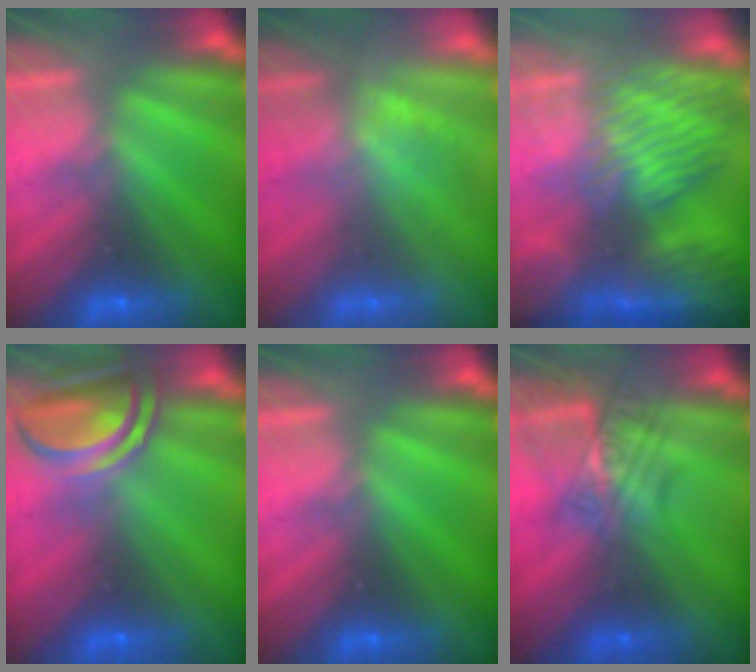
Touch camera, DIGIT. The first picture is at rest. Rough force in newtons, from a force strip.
{"total": 1.6}
{"total": 7.3}
{"total": 7.5}
{"total": 0.0}
{"total": 2.4}